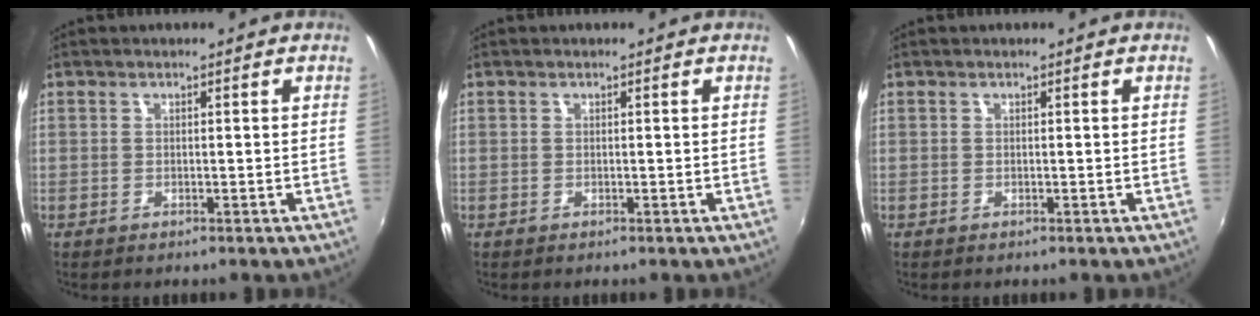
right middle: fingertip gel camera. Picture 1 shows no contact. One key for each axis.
{"total": 0.0}
{"total": 0.0}